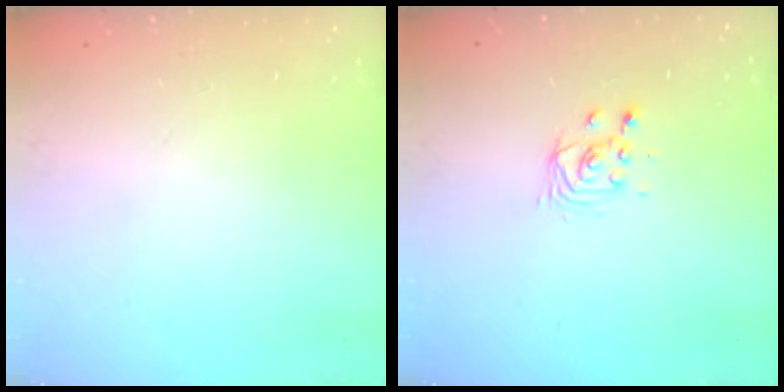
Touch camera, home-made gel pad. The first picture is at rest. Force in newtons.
{"total": 3.1, "press": 3.1, "slide": 0.2}